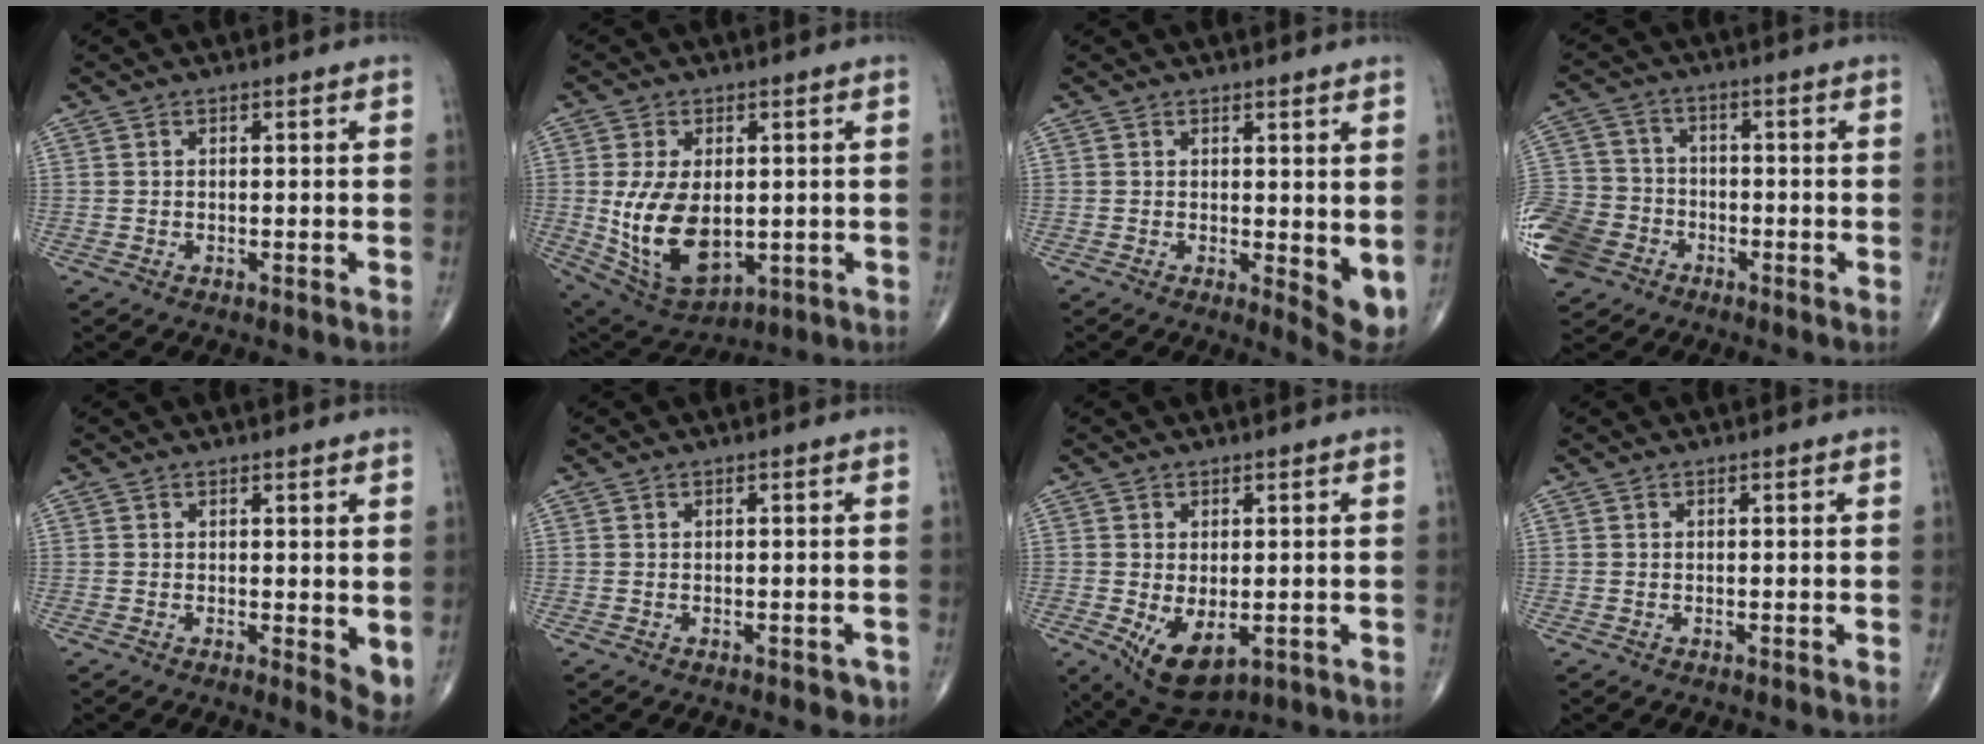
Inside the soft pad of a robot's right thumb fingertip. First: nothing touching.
{"total": 14.5, "force": [-0.6, 8.6, 11.7], "torque": [-0.206, -0.008, 0.020]}
{"total": 5.1, "force": [0.7, 2.0, 4.7], "torque": [-0.059, -0.016, 0.013]}
{"total": 15.4, "force": [-6.8, 12.3, 6.4], "torque": [-0.163, 0.027, -0.128]}
{"total": 3.9, "force": [0.7, 1.5, 3.5], "torque": [-0.045, -0.014, 0.010]}
{"total": 1.5, "force": [-0.8, 1.0, 0.8], "torque": [0.001, 0.004, -0.008]}
{"total": 8.1, "force": [-1.9, 4.5, 6.5], "torque": [-0.104, -0.013, -0.012]}
{"total": 0.0}